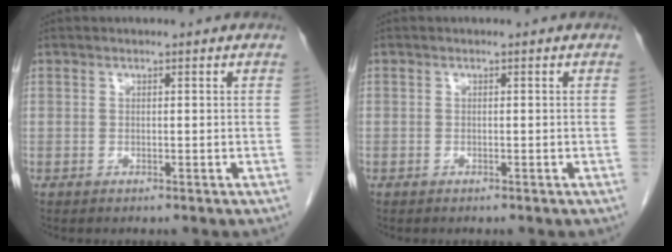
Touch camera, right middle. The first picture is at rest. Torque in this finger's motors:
{"motor_torque": [0.84, -1.29, -0.09, -0.21]}